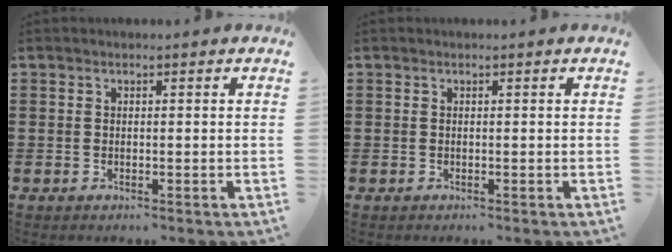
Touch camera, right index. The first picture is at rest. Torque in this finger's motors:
{"motor_torque": [-0.04, 0.25, 0.00, 0.00]}